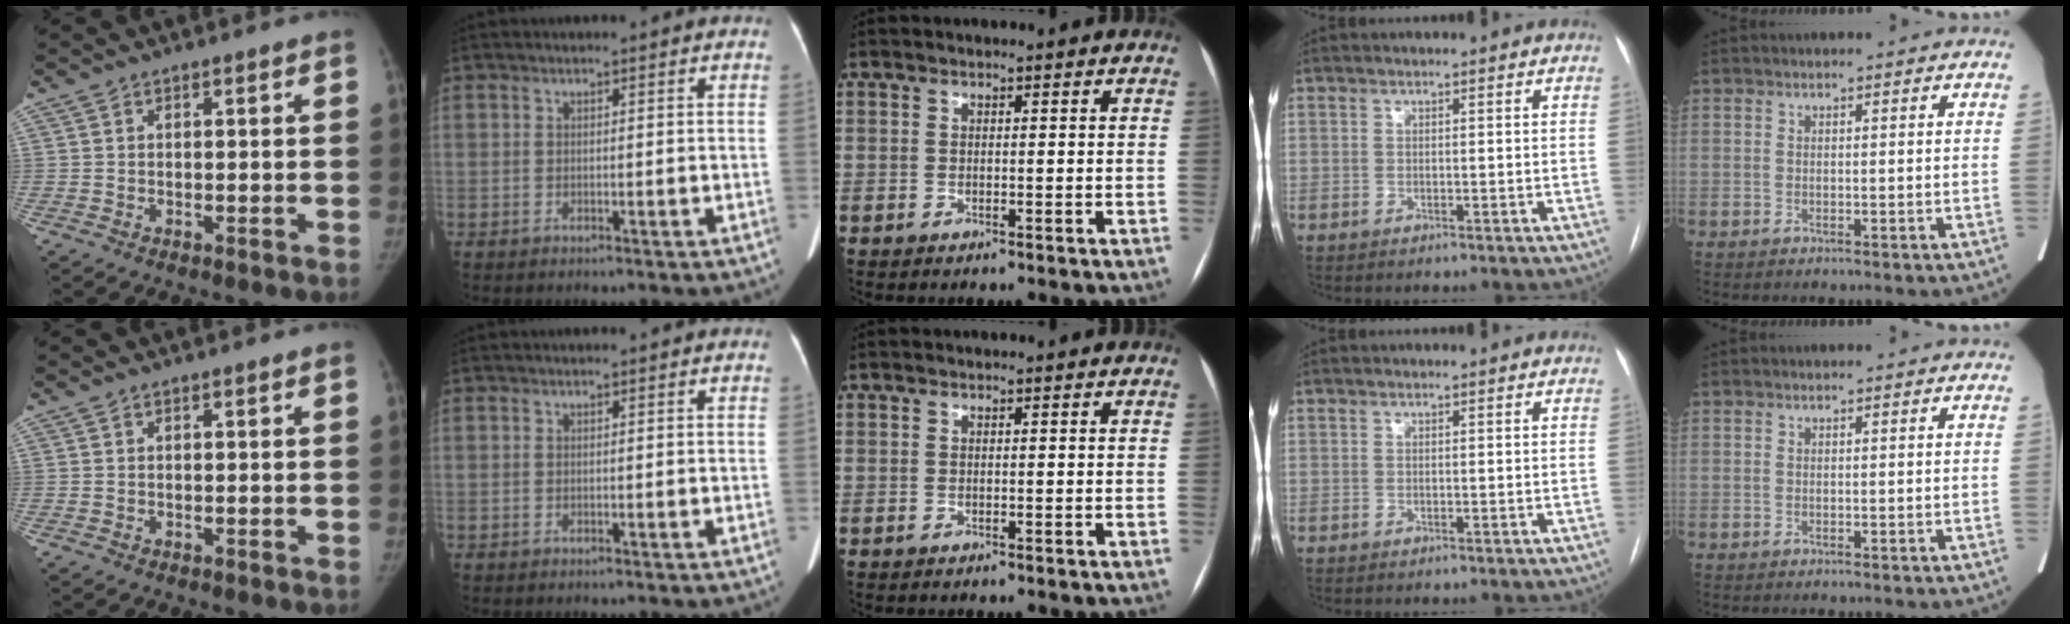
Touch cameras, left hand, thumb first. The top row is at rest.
{}